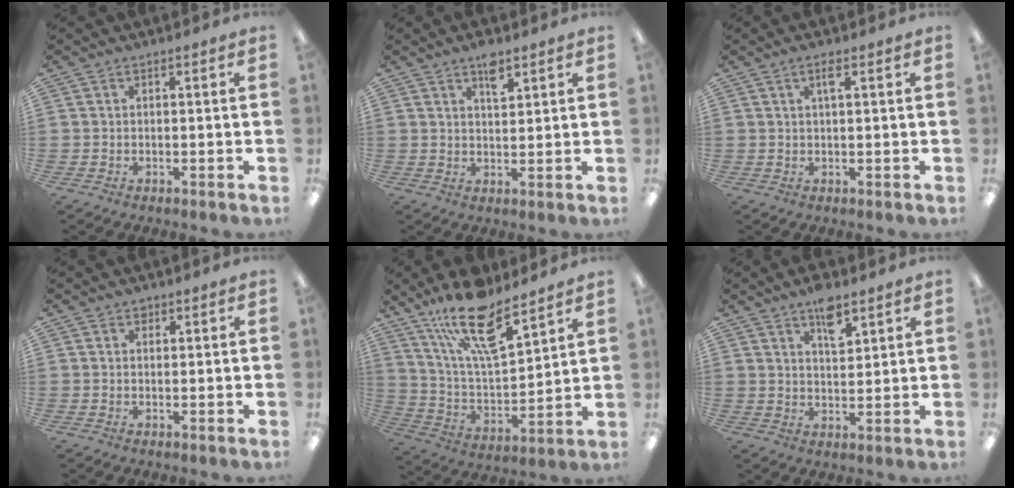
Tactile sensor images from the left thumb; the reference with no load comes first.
{"total": 4.9, "force": [3.3, 2.0, 3.0], "torque": [-0.034, -0.015, 0.053]}
{"total": 2.3, "force": [1.2, 0.5, 1.9], "torque": [-0.034, 0.002, 0.017]}
{"total": 1.2, "force": [0.8, 0.7, 0.3], "torque": [0.001, -0.002, 0.014]}
{"total": 19.3, "force": [13.7, 6.5, 12.0], "torque": [-0.212, -0.079, 0.235]}
{"total": 7.0, "force": [4.8, 2.9, 4.2], "torque": [-0.053, -0.027, 0.080]}